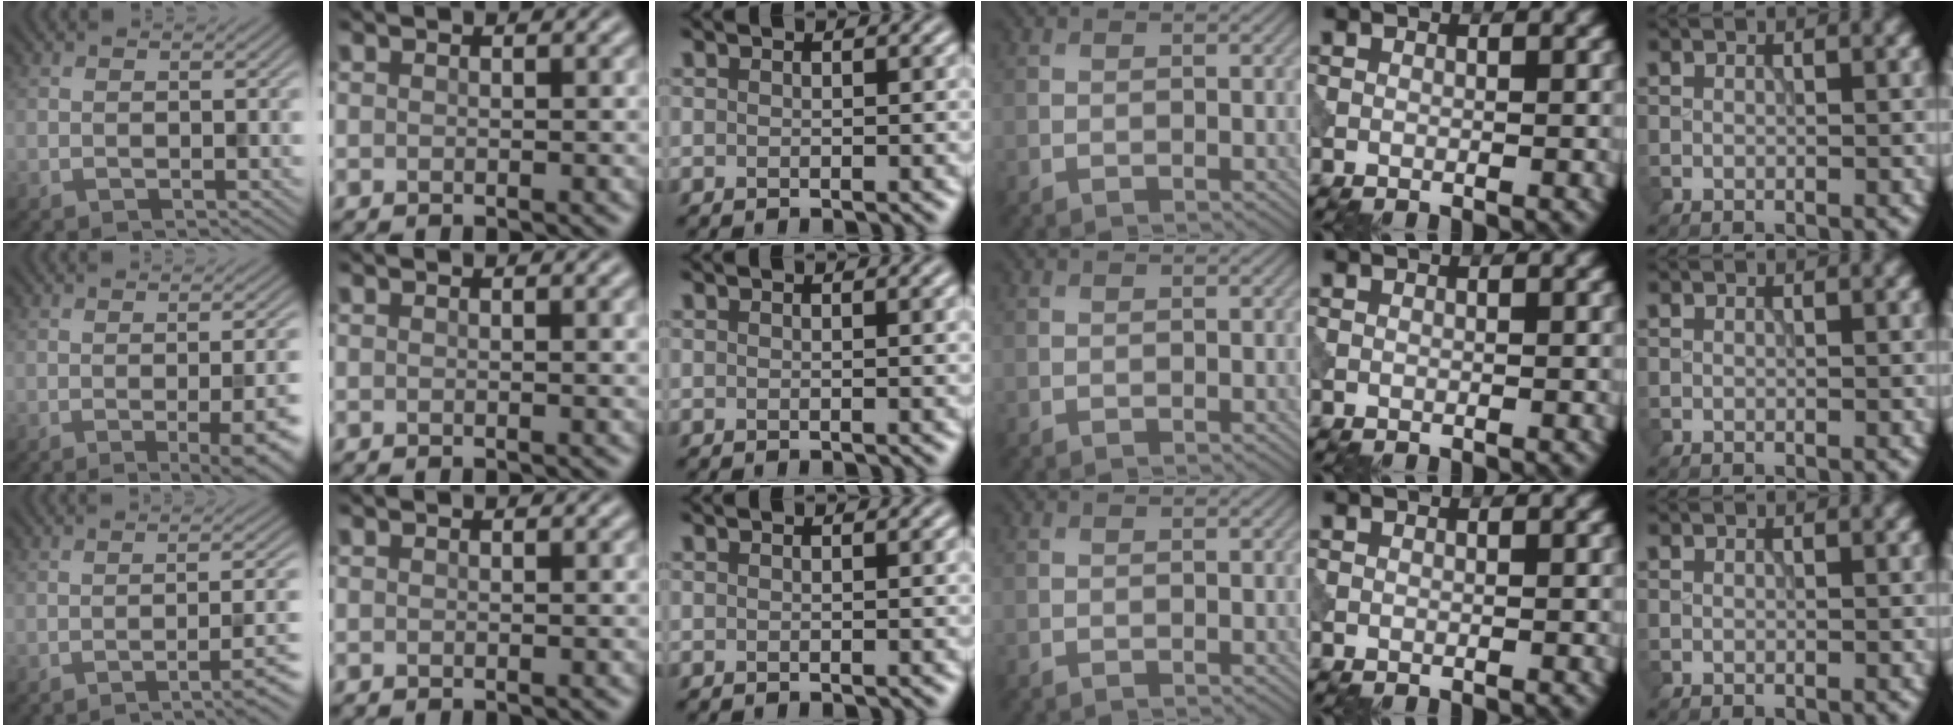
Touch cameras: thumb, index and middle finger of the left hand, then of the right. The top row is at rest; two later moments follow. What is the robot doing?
{"motion": "dispense", "object": "syringe"}